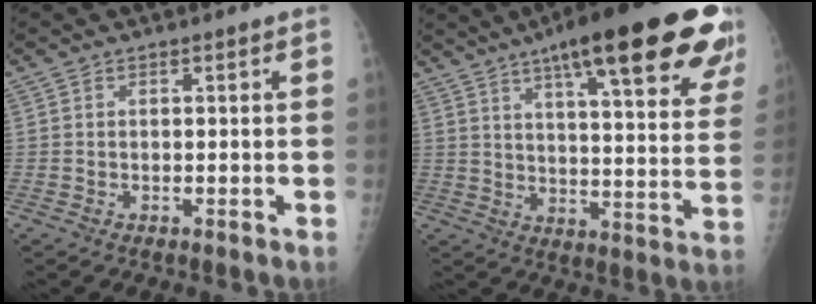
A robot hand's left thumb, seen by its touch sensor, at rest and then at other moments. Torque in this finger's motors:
{"motor_torque": [1.11, 0.05, 1.62, -1.15, 0.15]}